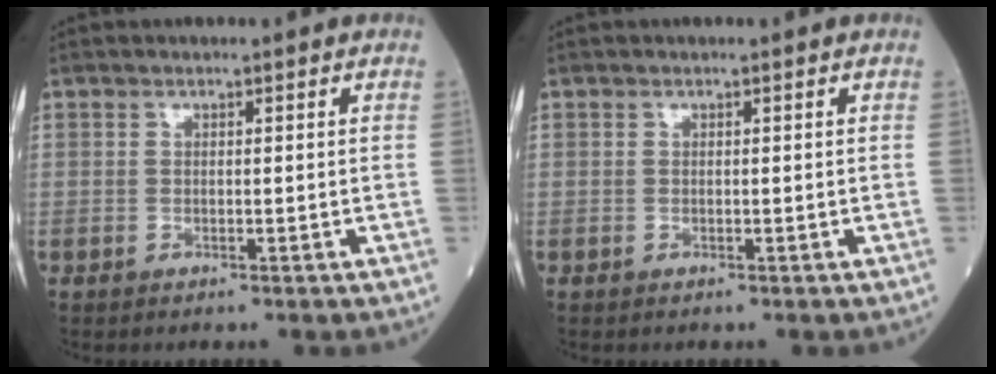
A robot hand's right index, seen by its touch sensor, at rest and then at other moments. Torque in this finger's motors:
{"motor_torque": [0.04, 0.00, -0.02, 0.00]}